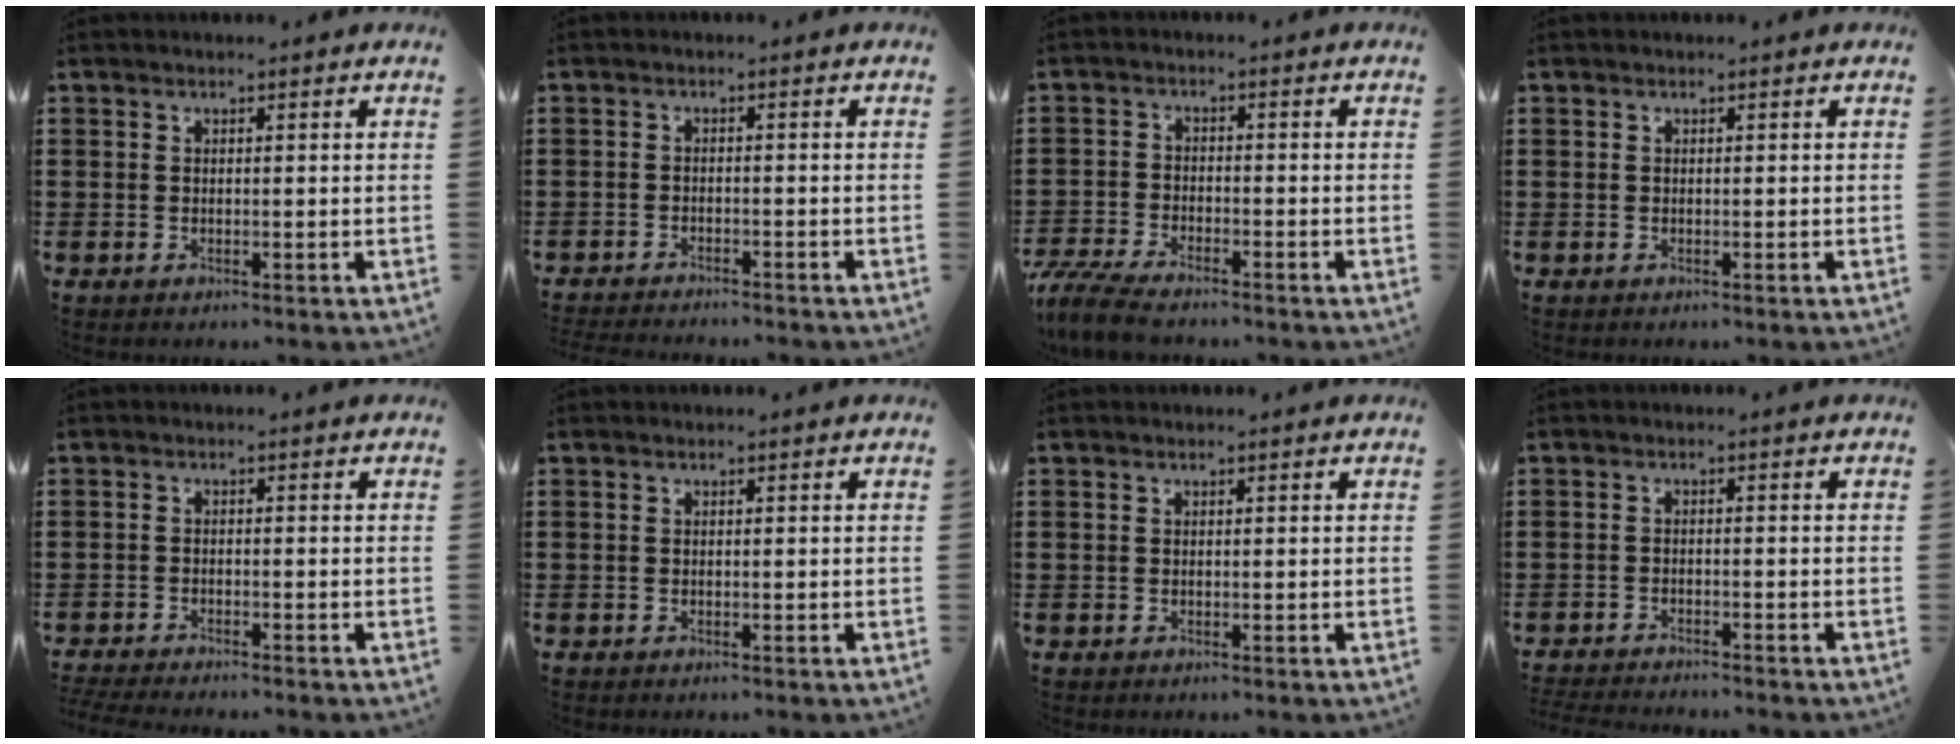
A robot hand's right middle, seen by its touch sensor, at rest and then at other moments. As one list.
[{"total": 2.1, "force": [-2.1, 0.1, 0.0], "torque": [-0.006, 0.000, -0.044]}, {"total": 5.6, "force": [-5.1, 1.0, 2.2], "torque": [-0.060, -0.002, -0.103]}, {"total": 0.5, "force": [0.0, 0.5, -0.1], "torque": [0.008, 0.002, -0.004]}, {"total": 2.4, "force": [-2.4, 0.0, 0.2], "torque": [-0.014, -0.005, -0.052]}, {"total": 0.0}, {"total": 0.0}, {"total": 2.5, "force": [-2.5, 0.1, 0.0], "torque": [-0.013, -0.005, -0.057]}]